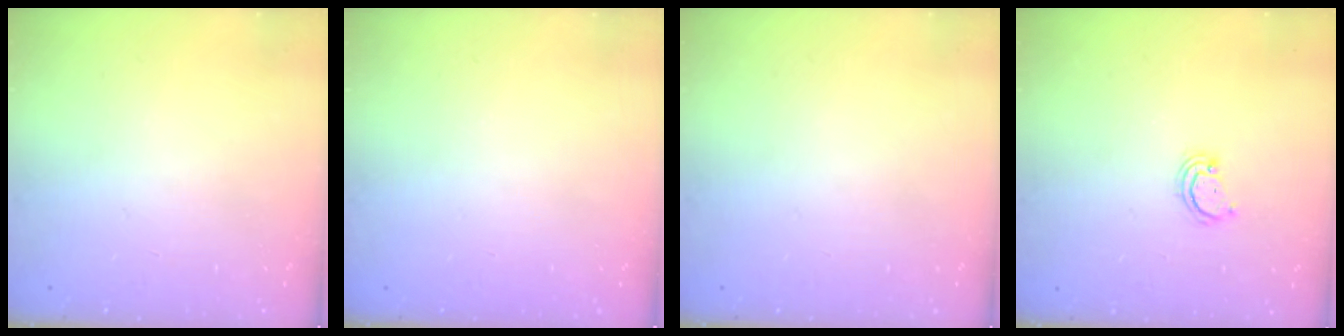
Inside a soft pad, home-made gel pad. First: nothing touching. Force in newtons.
{"total": 0.0}
{"total": 0.0}
{"total": 2.5, "press": 2.4, "slide": 0.2}